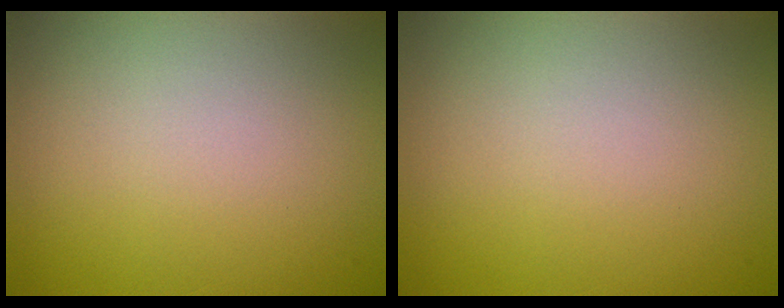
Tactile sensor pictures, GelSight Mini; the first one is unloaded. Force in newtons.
{"total": 0.0}